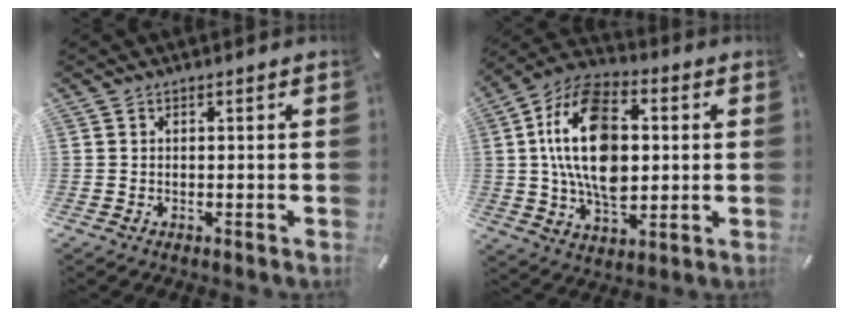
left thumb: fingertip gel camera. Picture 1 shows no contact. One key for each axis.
{"total": 19.5, "fx": 1.6, "fy": 12.4, "fz": 15.0, "tx": -0.306, "ty": 0.004, "tz": 0.022}